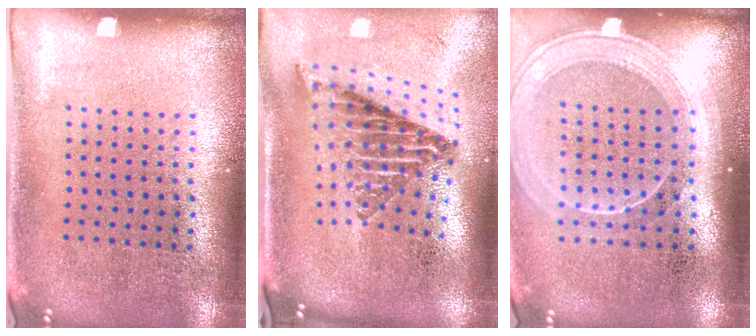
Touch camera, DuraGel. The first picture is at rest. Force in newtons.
{"total": 2.3, "press": 1.5, "slide": 1.7}
{"total": 1.8, "press": 1.7, "slide": 0.8}